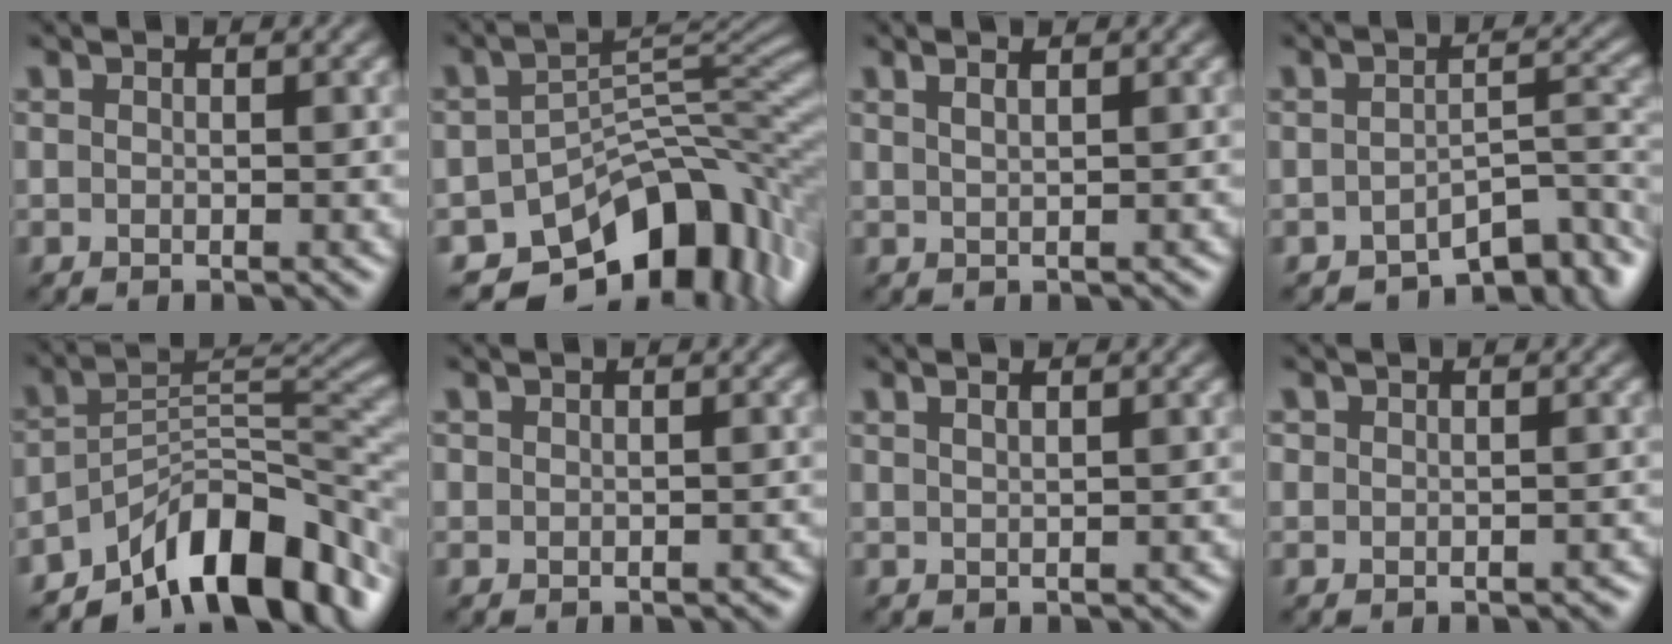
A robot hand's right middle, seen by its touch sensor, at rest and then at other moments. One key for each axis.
{"total": 10.6, "fx": -6.9, "fy": 5.7, "fz": 5.6, "tx": -0.058, "ty": -0.008, "tz": -0.116}
{"total": 1.6, "fx": 1.0, "fy": 0.6, "fz": 1.1, "tx": -0.014, "ty": -0.003, "tz": 0.015}
{"total": 6.4, "fx": -4.8, "fy": 2.4, "fz": 3.4, "tx": -0.031, "ty": -0.006, "tz": -0.067}
{"total": 11.1, "fx": -7.3, "fy": 4.1, "fz": 7.3, "tx": -0.091, "ty": 0.004, "tz": -0.134}
{"total": 0.7, "fx": -0.3, "fy": 0.6, "fz": 0.1, "tx": 0.005, "ty": -0.006, "tz": -0.004}
{"total": 0.9, "fx": 0.5, "fy": 0.3, "fz": 0.7, "tx": -0.011, "ty": 0.005, "tz": 0.011}
{"total": 1.0, "fx": -0.3, "fy": 0.9, "fz": 0.0, "tx": 0.011, "ty": -0.006, "tz": -0.005}